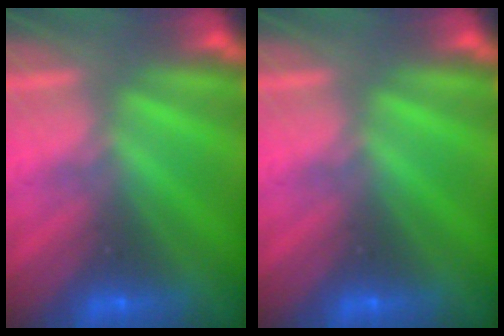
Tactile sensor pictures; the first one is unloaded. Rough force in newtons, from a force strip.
{"total": 0.0}